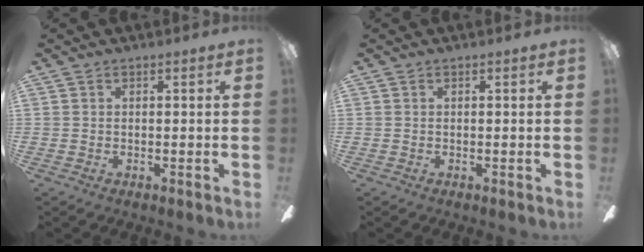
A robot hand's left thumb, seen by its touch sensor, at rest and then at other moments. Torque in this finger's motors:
{"motor_torque": [0.00, 0.00, -0.03, 0.06, 0.00]}